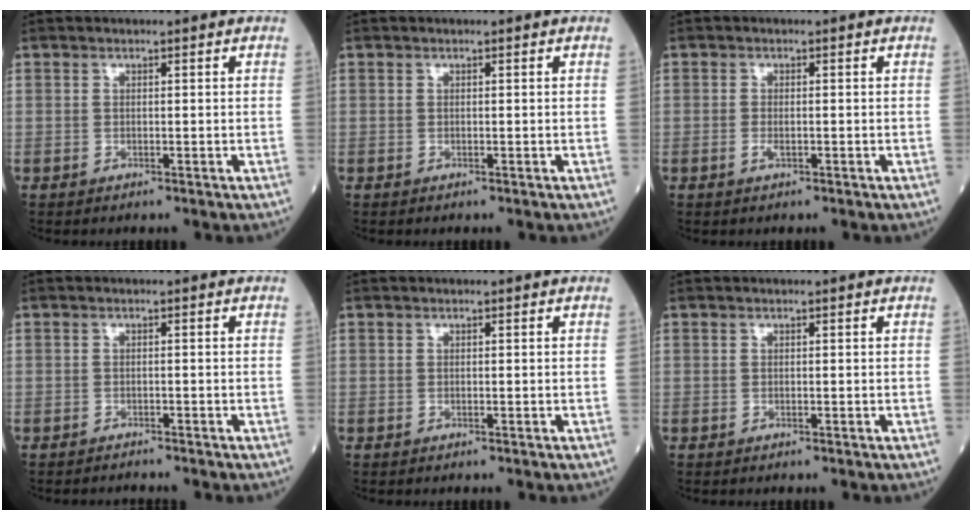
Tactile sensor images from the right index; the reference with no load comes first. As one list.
[{"total": 0.0}, {"total": 1.4, "force": [-0.5, 0.5, 1.2], "torque": [-0.027, -0.001, -0.008]}, {"total": 2.0, "force": [-1.9, -0.4, -0.4], "torque": [0.007, -0.013, -0.029]}, {"total": 0.0}, {"total": 0.0}]